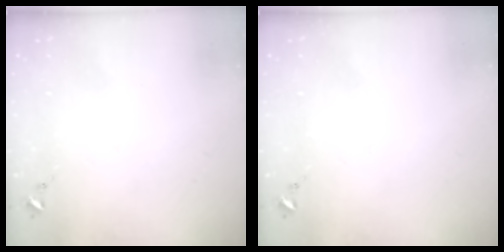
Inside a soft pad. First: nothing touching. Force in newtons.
{"total": 0.0}